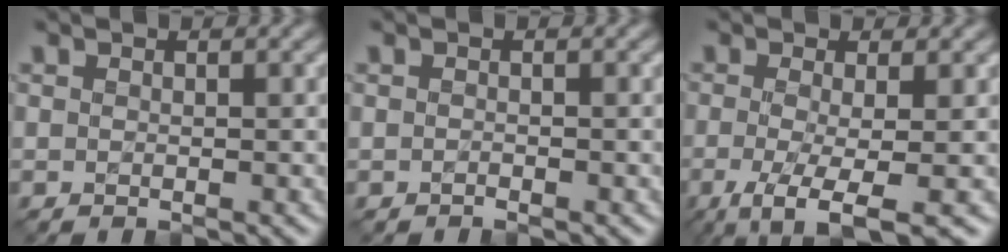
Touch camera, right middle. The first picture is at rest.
{"total": 0.0}
{"total": 5.4, "force": [-1.8, 1.3, 4.9], "torque": [-0.083, -0.009, -0.038]}